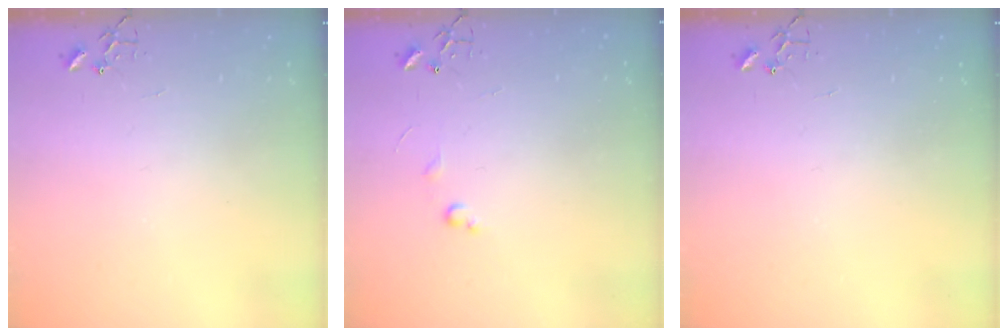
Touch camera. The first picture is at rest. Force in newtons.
{"total": 4.5, "press": 4.5, "slide": 0.4}
{"total": 0.0}